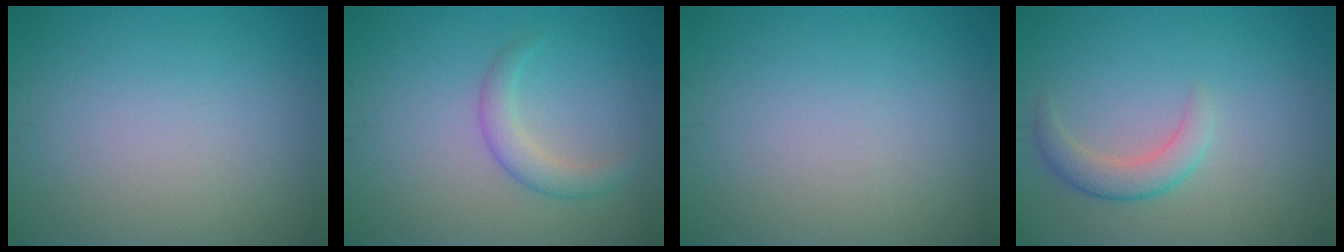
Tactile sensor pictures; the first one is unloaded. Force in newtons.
{"total": 2.3, "press": 2.3, "slide": 0.0}
{"total": 0.0}
{"total": 2.5, "press": 2.5, "slide": 0.2}